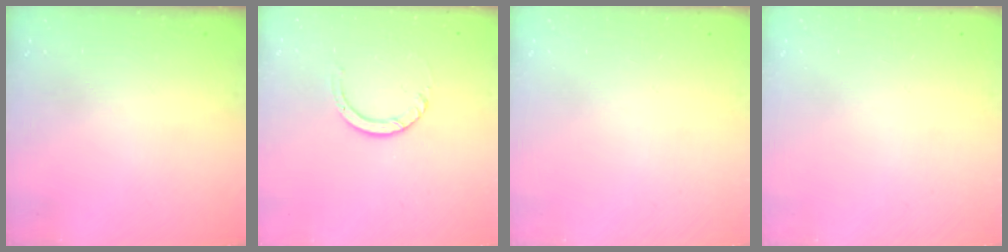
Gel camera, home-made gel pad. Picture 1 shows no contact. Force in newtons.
{"total": 3.6, "press": 3.6, "slide": 0.3}
{"total": 0.0}
{"total": 0.0}